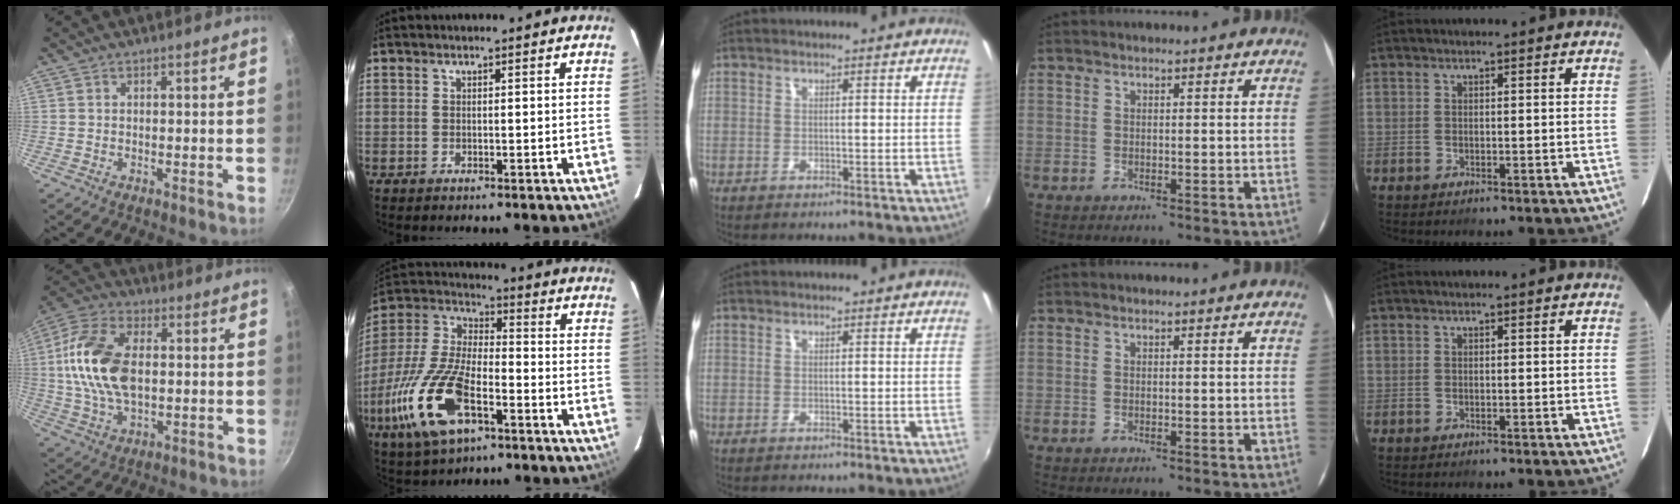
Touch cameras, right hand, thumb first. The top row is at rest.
{"thumb": {"total": 16.4, "force": [1.0, 9.8, 13.2], "torque": [-0.246, 0.016, 0.008]}, "index": {"total": 20.2, "force": [-8.8, 8.9, 15.9], "torque": [-0.353, -0.025, -0.165]}}